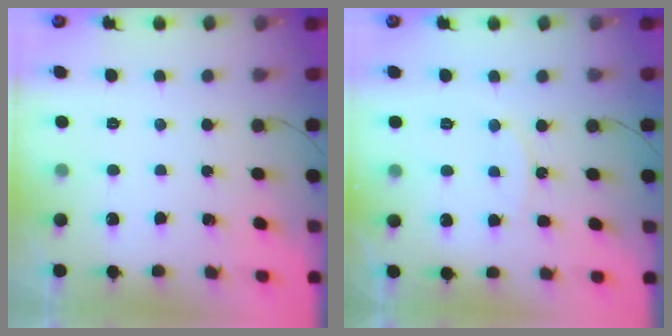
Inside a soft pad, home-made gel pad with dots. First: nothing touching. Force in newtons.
{"total": 8.5, "press": 8.5, "slide": 0.6}